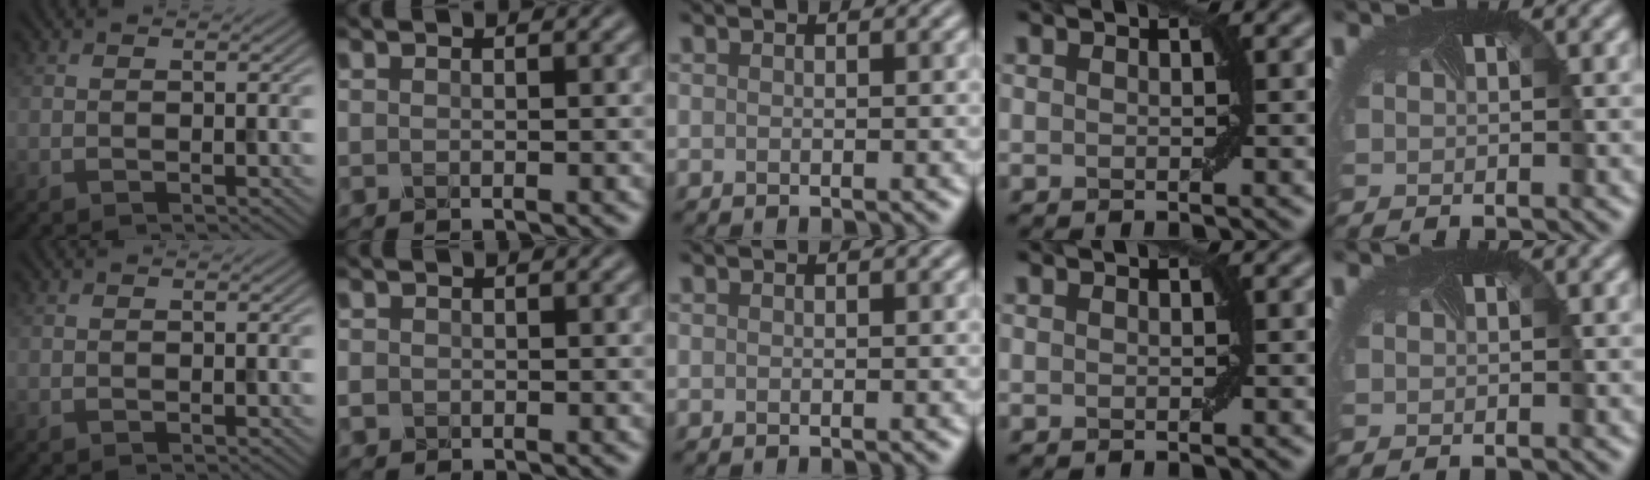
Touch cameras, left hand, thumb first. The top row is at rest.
{"index": {"total": 1.1, "force": [-0.2, 1.0, 0.3], "torque": [-0.004, -0.005, -0.008]}}